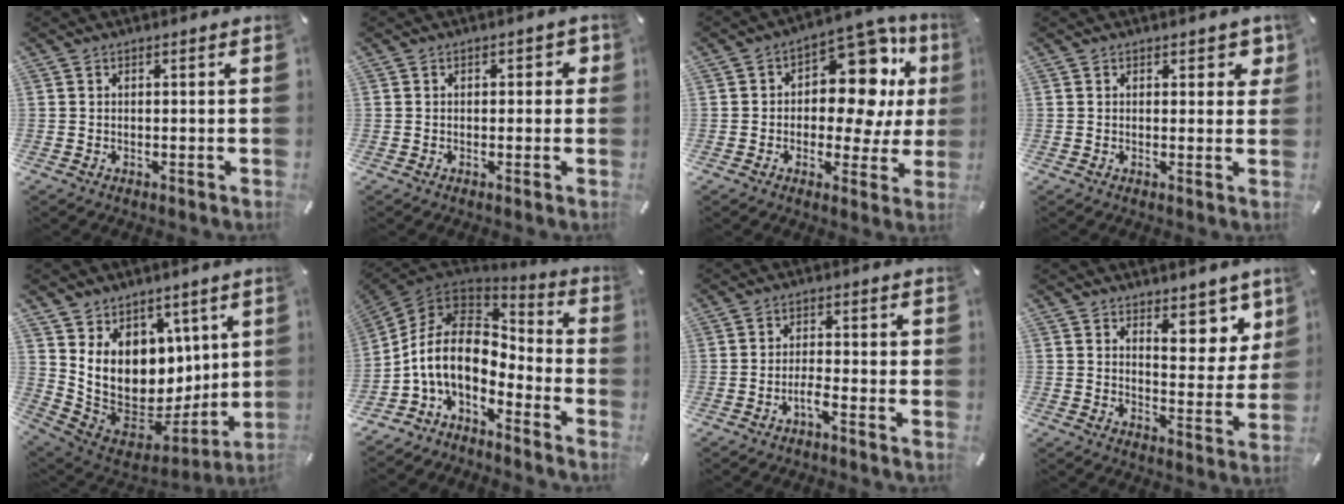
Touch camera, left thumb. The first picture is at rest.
{"total": 1.8, "force": [0.1, 1.2, 1.3], "torque": [-0.010, 0.002, -0.005]}
{"total": 15.6, "force": [4.7, 9.6, 11.4], "torque": [-0.146, -0.037, 0.080]}
{"total": 3.1, "force": [1.7, 1.9, 1.7], "torque": [-0.006, -0.005, 0.024]}
{"total": 14.0, "force": [4.0, 12.0, 6.0], "torque": [-0.127, -0.059, 0.087]}
{"total": 13.9, "force": [-3.0, 8.7, 10.4], "torque": [-0.233, 0.001, -0.057]}
{"total": 3.5, "force": [-1.9, 0.8, 2.8], "torque": [-0.046, 0.010, -0.033]}
{"total": 9.3, "force": [6.9, 4.9, 3.9], "torque": [-0.022, -0.058, 0.118]}